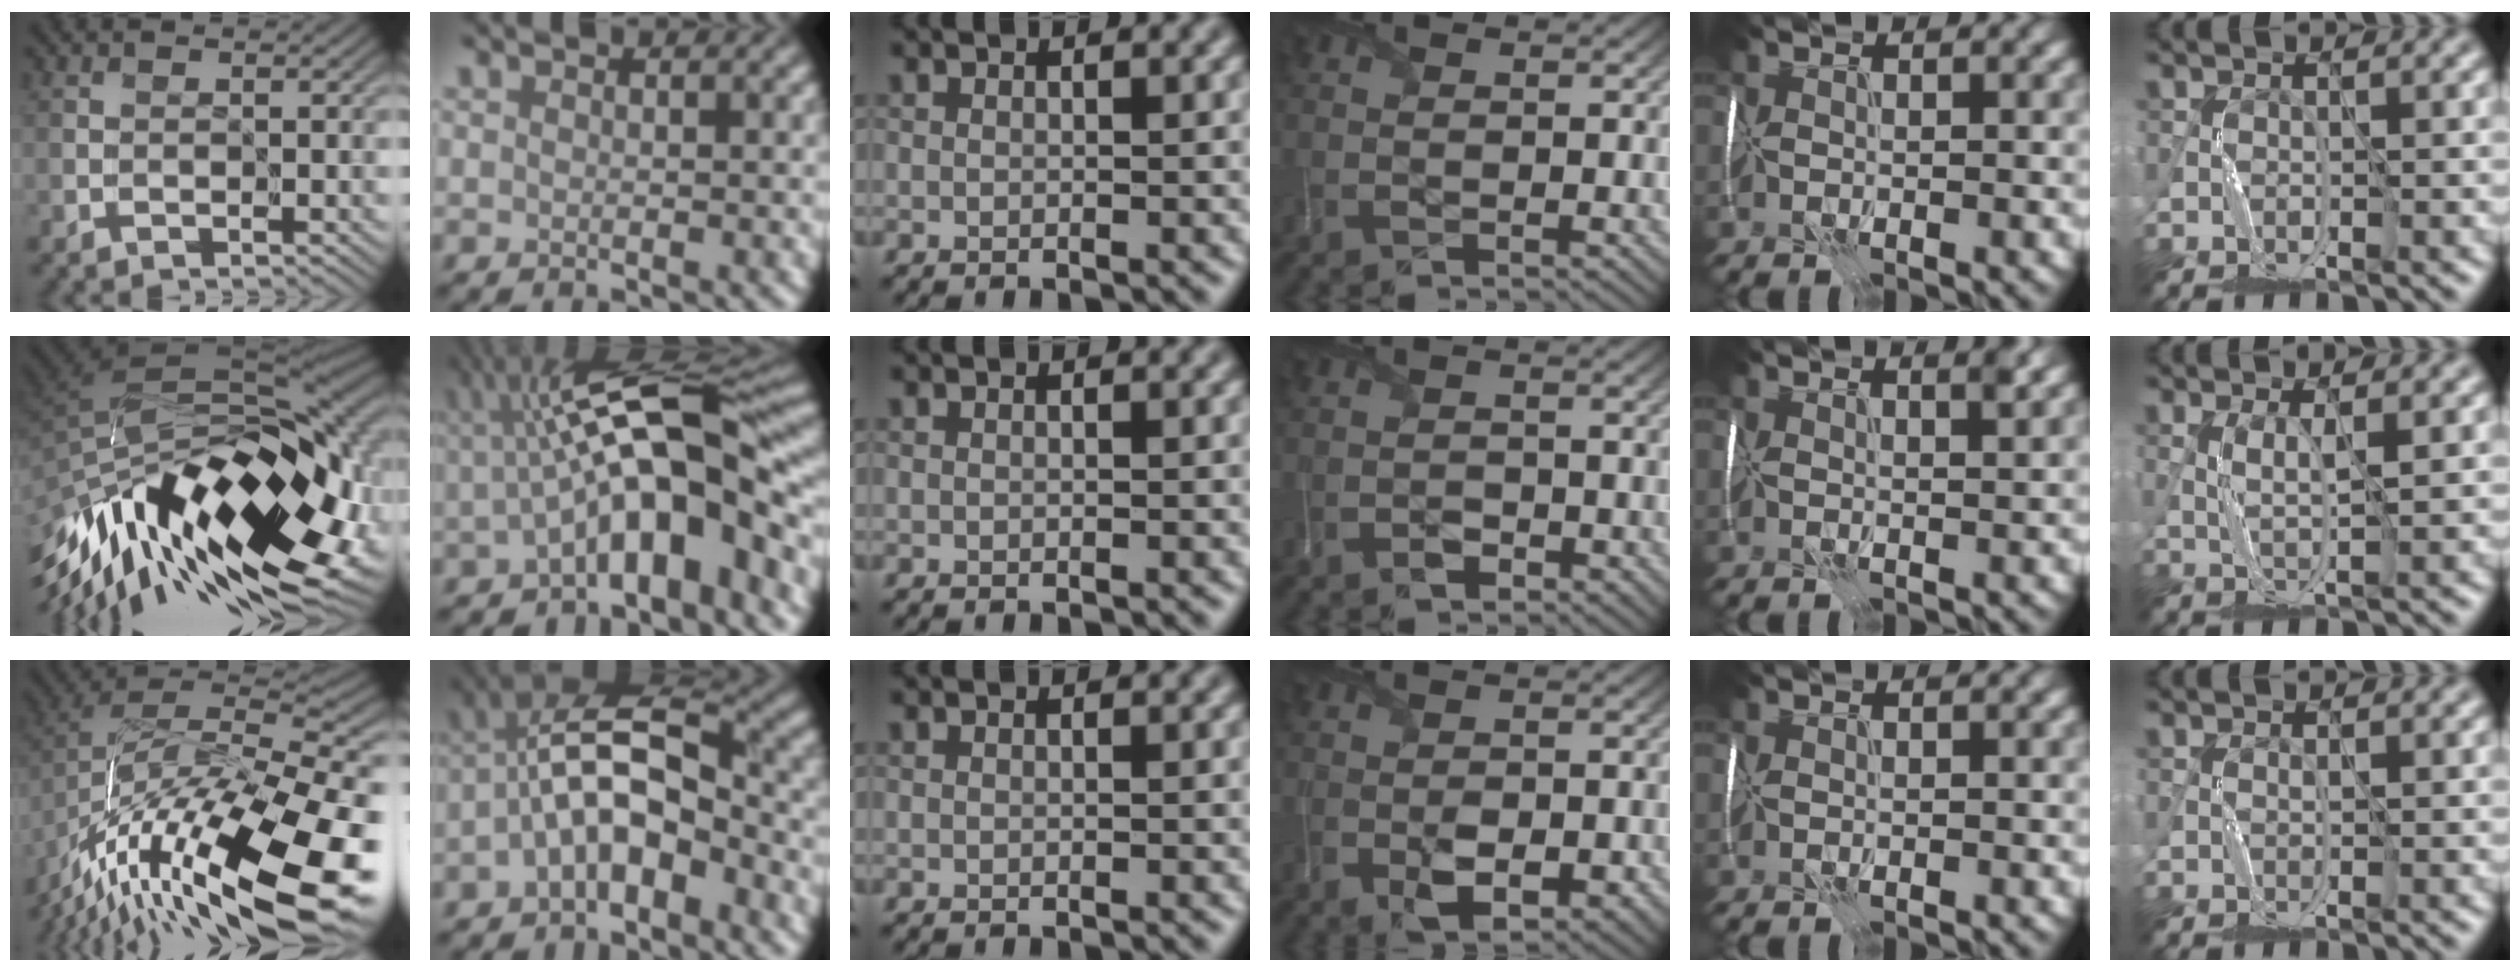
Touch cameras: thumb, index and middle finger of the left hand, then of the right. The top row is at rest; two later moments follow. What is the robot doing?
{"motion": "wrap", "object": "thread"}